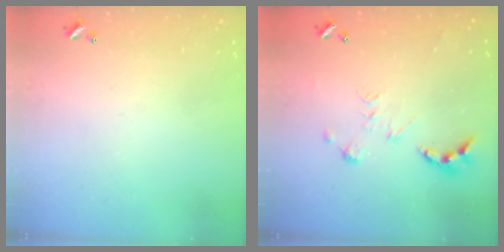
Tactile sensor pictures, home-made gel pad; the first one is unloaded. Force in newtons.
{"total": 0.0}